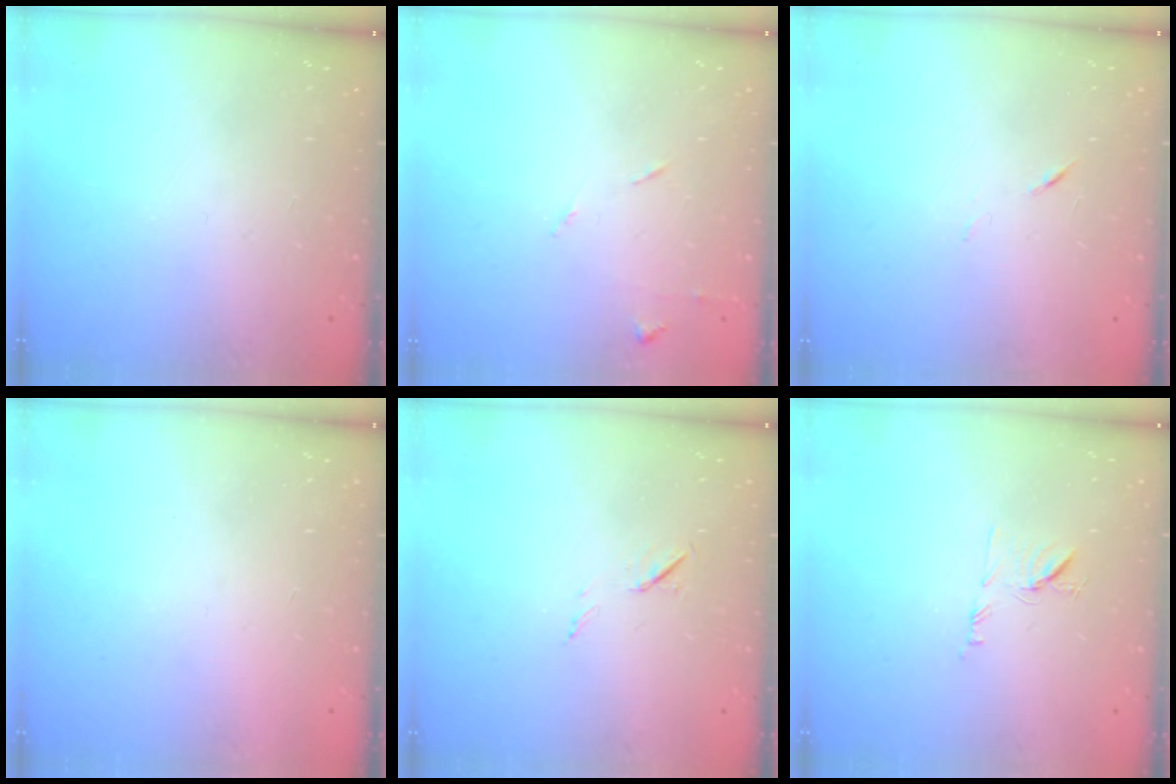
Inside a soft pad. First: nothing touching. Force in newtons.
{"total": 5.3, "press": 5.2, "slide": 0.7}
{"total": 4.0, "press": 3.9, "slide": 0.8}
{"total": 1.5, "press": 1.5, "slide": 0.1}
{"total": 5.5, "press": 5.3, "slide": 1.5}
{"total": 7.5, "press": 7.5, "slide": 0.8}